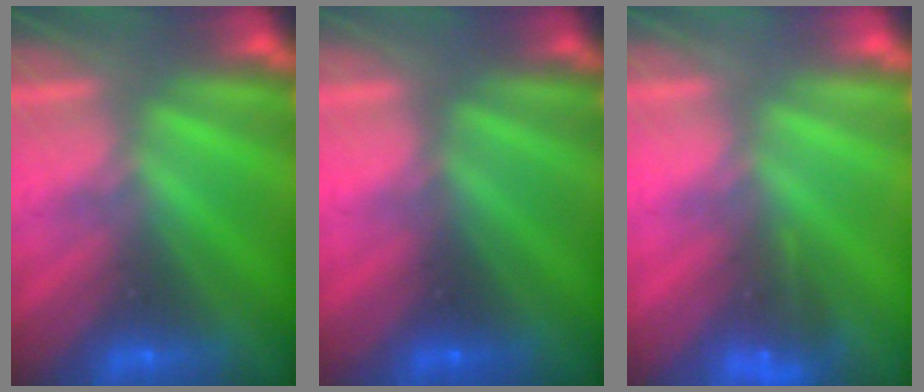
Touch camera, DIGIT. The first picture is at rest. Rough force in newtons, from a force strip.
{"total": 3.5}
{"total": 4.5}